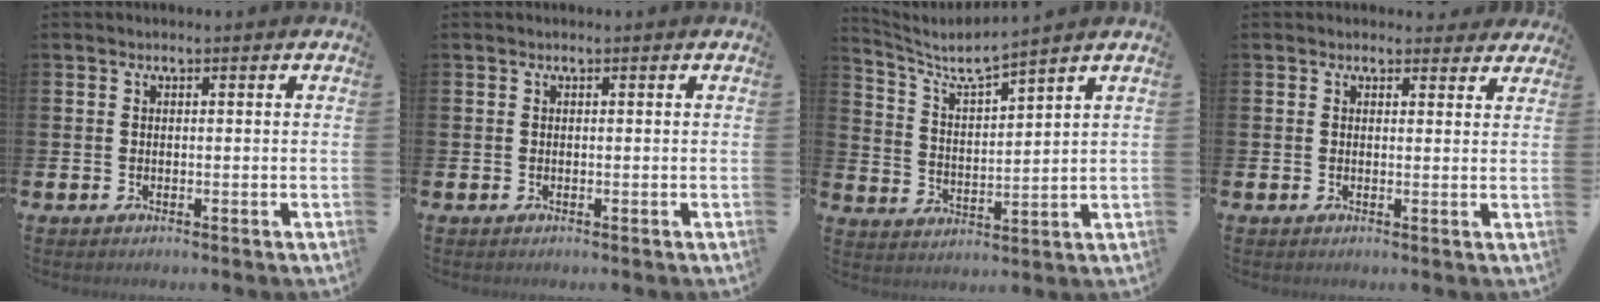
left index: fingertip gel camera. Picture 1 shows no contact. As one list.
[{"total": 0.0}, {"total": 4.9, "force": [4.6, 0.2, 1.8], "torque": [-0.060, -0.032, 0.075]}, {"total": 1.7, "force": [1.5, 0.7, 0.2], "torque": [0.002, -0.001, 0.025]}]